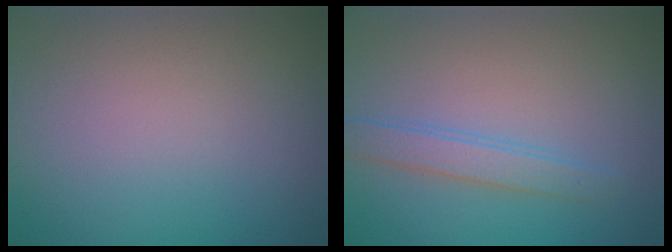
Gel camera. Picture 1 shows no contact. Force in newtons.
{"total": 2.1, "press": 2.1, "slide": 0.1}